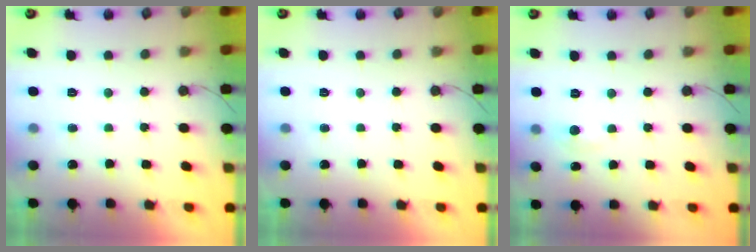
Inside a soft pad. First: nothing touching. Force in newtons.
{"total": 0.0}
{"total": 3.7, "press": 3.6, "slide": 0.6}